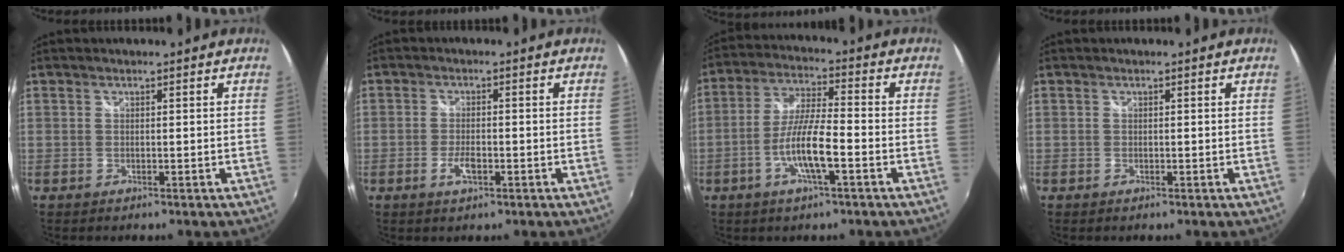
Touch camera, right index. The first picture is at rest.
{"total": 3.4, "force": [-1.5, 1.3, 2.8], "torque": [-0.060, -0.003, -0.028]}
{"total": 9.4, "force": [-3.7, 1.3, 8.6], "torque": [-0.174, -0.002, -0.068]}
{"total": 0.0}